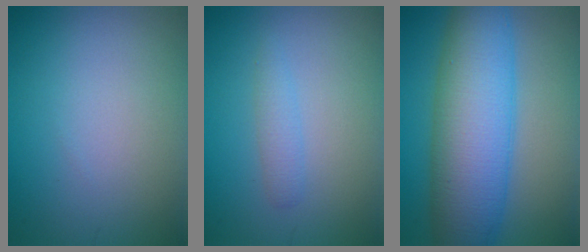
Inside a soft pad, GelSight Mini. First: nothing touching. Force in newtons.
{"total": 1.3, "press": 1.3, "slide": 0.0}
{"total": 10.4, "press": 10.4, "slide": 0.4}